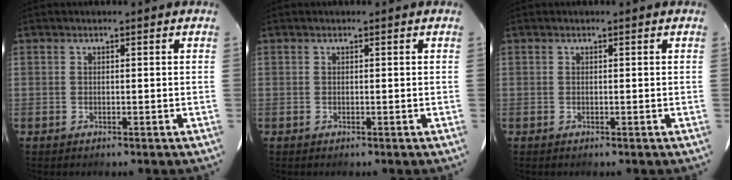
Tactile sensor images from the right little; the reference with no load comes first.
{"total": 0.0}
{"total": 0.0}